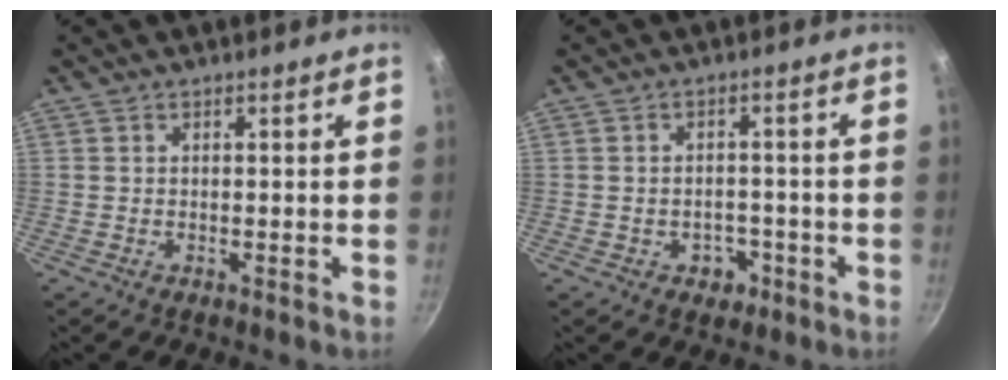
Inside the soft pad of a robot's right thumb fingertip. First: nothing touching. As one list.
[{"total": 4.0, "force": [-1.6, 3.1, 1.9], "torque": [-0.012, 0.015, -0.012]}]